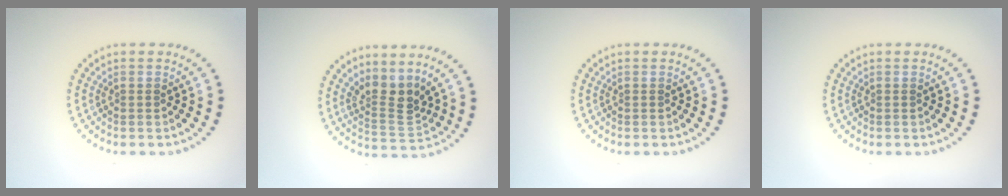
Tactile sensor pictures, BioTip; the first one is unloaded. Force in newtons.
{"total": 3.2, "press": 2.5, "slide": 2.1}
{"total": 0.0}
{"total": 0.0}